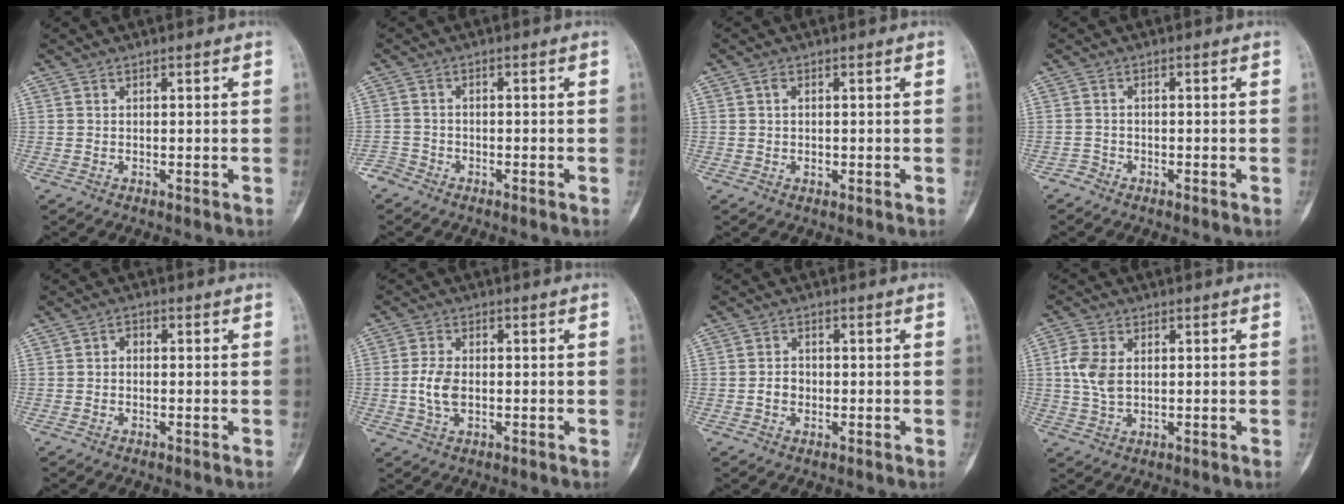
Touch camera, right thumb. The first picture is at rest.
{"total": 2.5, "force": [-2.1, 1.3, 0.2], "torque": [0.002, 0.004, -0.047]}
{"total": 1.8, "force": [0.2, 1.3, 1.2], "torque": [-0.018, 0.001, 0.002]}
{"total": 1.3, "force": [-1.0, 0.7, -0.2], "torque": [0.008, 0.002, -0.027]}
{"total": 1.4, "force": [-0.2, 1.0, 1.0], "torque": [-0.005, 0.006, -0.009]}
{"total": 4.9, "force": [-0.6, 2.9, 3.8], "torque": [-0.081, 0.005, -0.013]}
{"total": 2.6, "force": [-0.5, 2.1, 1.4], "torque": [-0.013, 0.009, -0.013]}
{"total": 6.0, "force": [0.8, 3.8, 4.5], "torque": [-0.098, 0.004, 0.015]}